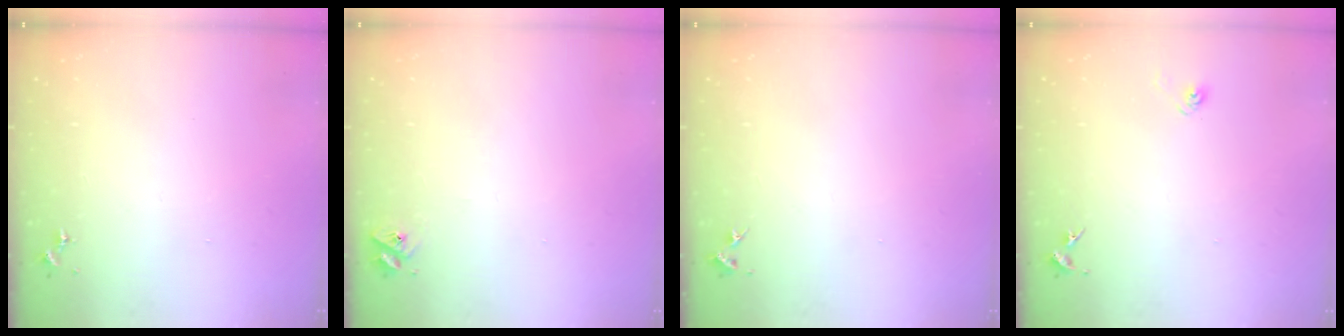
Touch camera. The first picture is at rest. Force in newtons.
{"total": 2.8, "press": 2.8, "slide": 0.3}
{"total": 3.9, "press": 3.8, "slide": 0.6}
{"total": 3.2, "press": 2.9, "slide": 1.4}